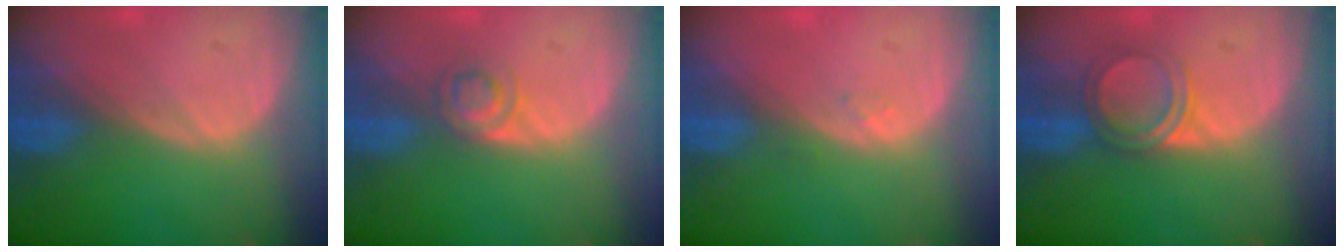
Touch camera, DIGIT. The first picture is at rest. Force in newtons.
{"total": 3.0, "press": 2.9, "slide": 0.2}
{"total": 0.9, "press": 0.8, "slide": 0.4}
{"total": 4.2, "press": 4.0, "slide": 1.4}